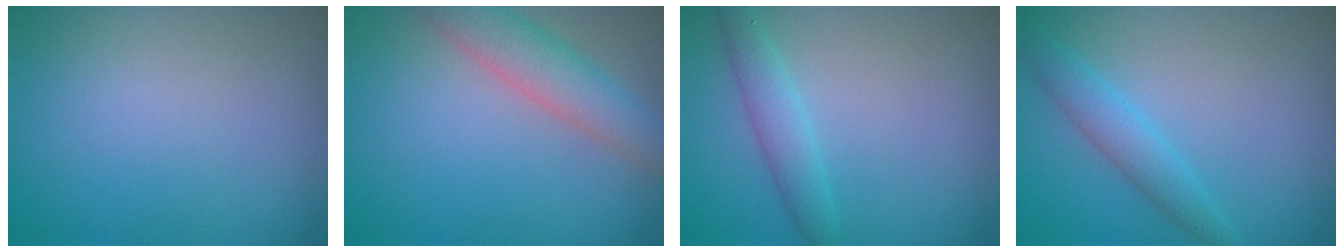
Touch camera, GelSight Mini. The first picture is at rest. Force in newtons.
{"total": 4.9, "press": 4.9, "slide": 0.3}
{"total": 2.3, "press": 2.3, "slide": 0.0}
{"total": 2.6, "press": 2.6, "slide": 0.0}